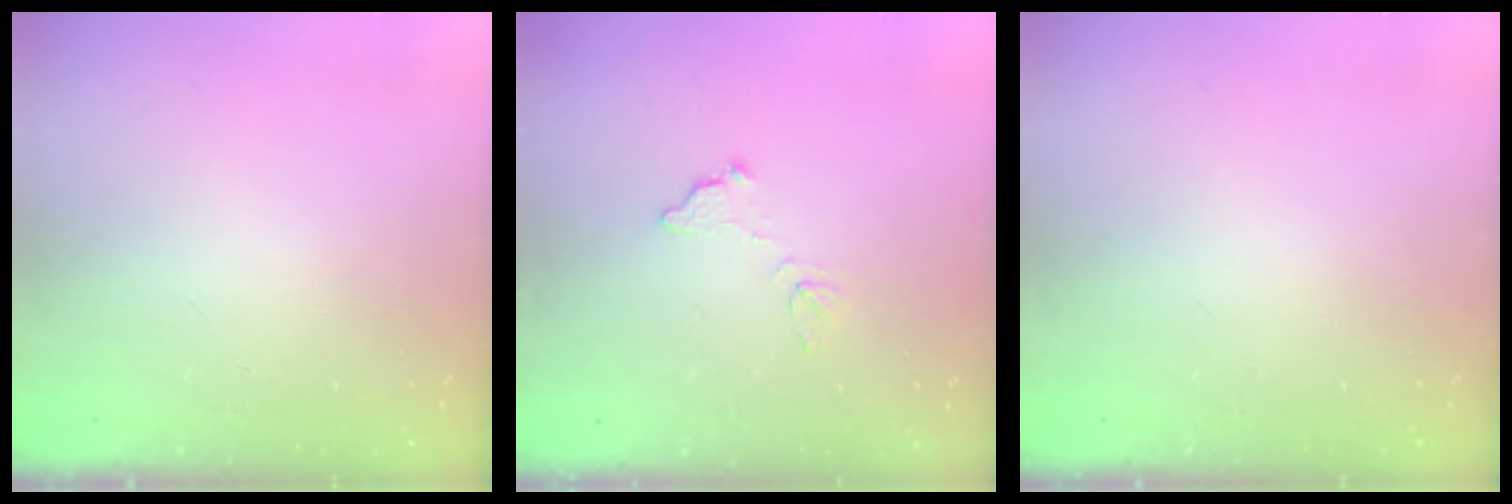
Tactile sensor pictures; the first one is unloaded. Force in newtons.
{"total": 6.8, "press": 6.8, "slide": 0.2}
{"total": 0.0}